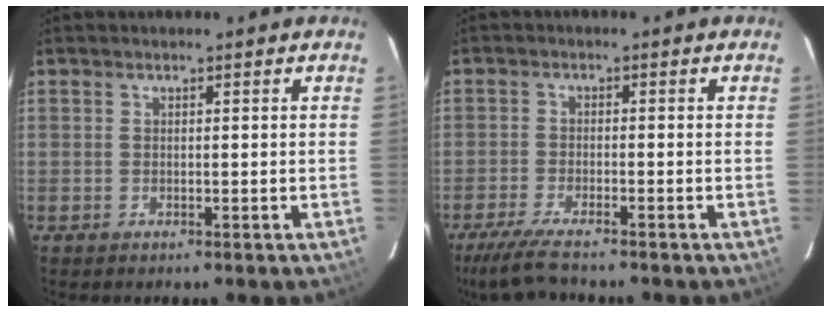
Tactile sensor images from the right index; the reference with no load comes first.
{"total": 7.1, "force": [-6.1, 0.6, 3.6], "torque": [-0.096, -0.023, -0.112]}